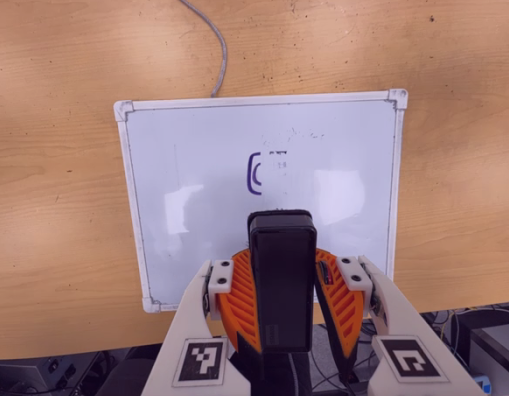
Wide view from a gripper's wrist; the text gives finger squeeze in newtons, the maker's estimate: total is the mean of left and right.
{"total": 9.9, "left": 9.2, "right": 10.6}